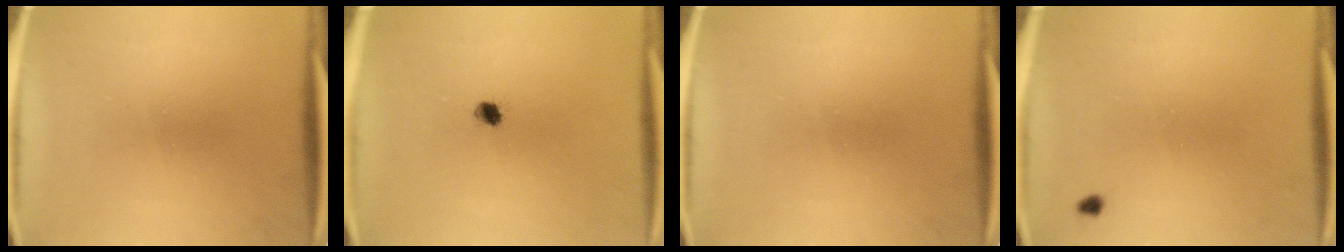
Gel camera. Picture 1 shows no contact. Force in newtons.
{"total": 2.1}
{"total": 0.0}
{"total": 0.7}